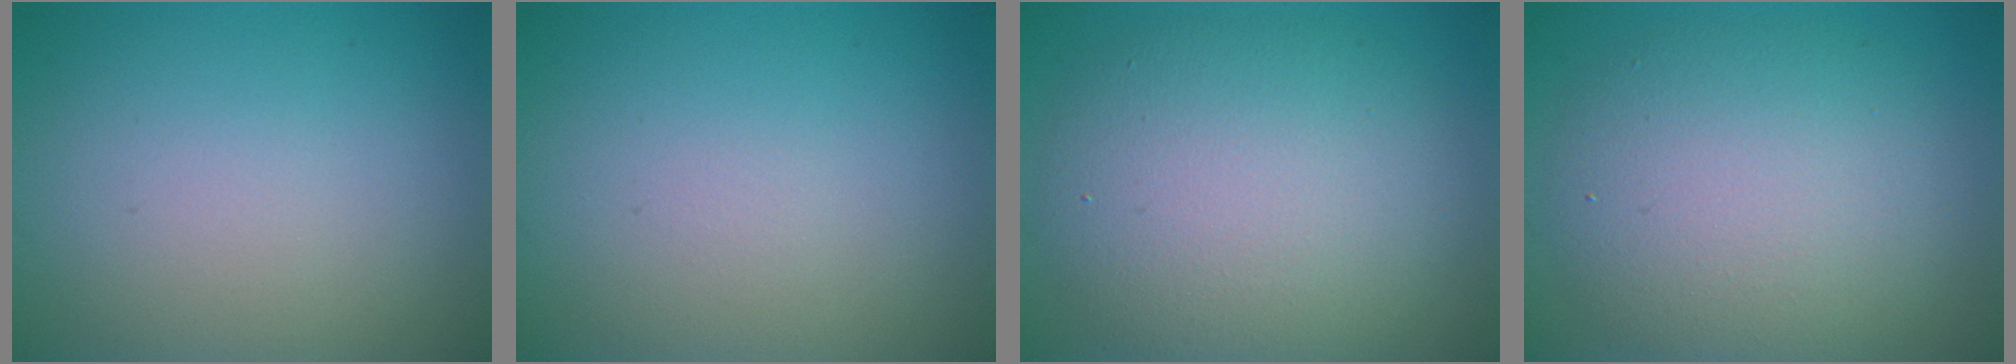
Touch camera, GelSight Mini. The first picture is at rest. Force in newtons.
{"total": 0.0}
{"total": 8.7, "press": 8.7, "slide": 0.3}
{"total": 7.4, "press": 7.4, "slide": 0.3}